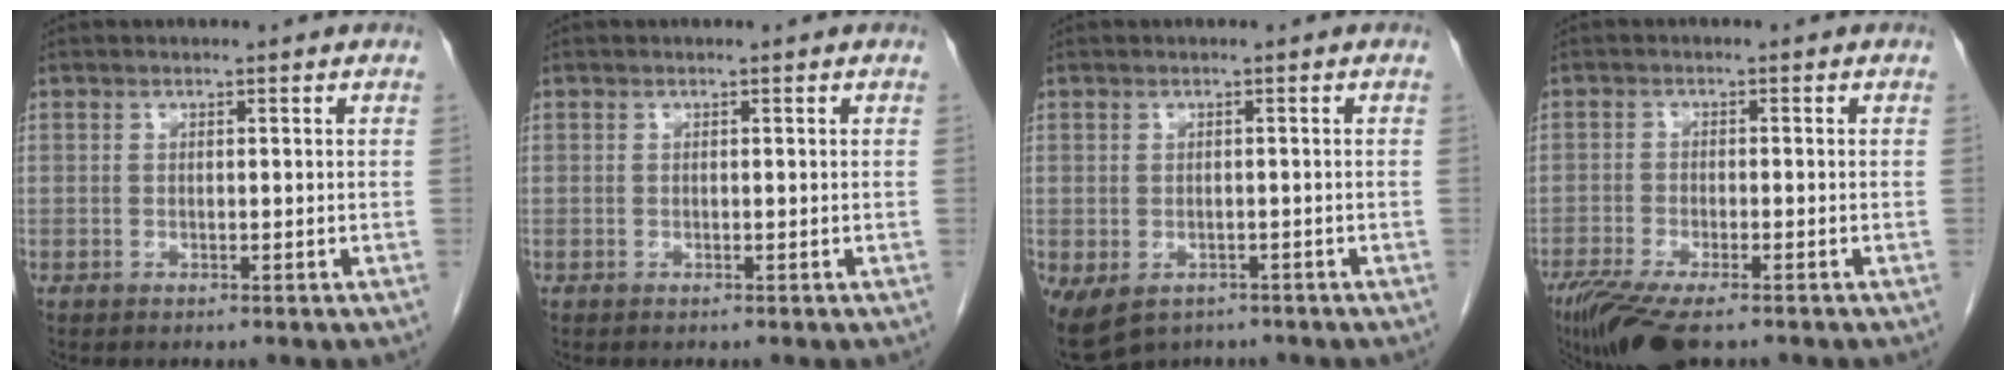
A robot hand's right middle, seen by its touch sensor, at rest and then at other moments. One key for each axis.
{"total": 0.0}
{"total": 10.1, "fx": -5.9, "fy": 6.8, "fz": 4.7, "tx": -0.117, "ty": -0.011, "tz": -0.077}
{"total": 9.4, "fx": -6.7, "fy": 2.2, "fz": 6.2, "tx": -0.105, "ty": -0.021, "tz": -0.111}